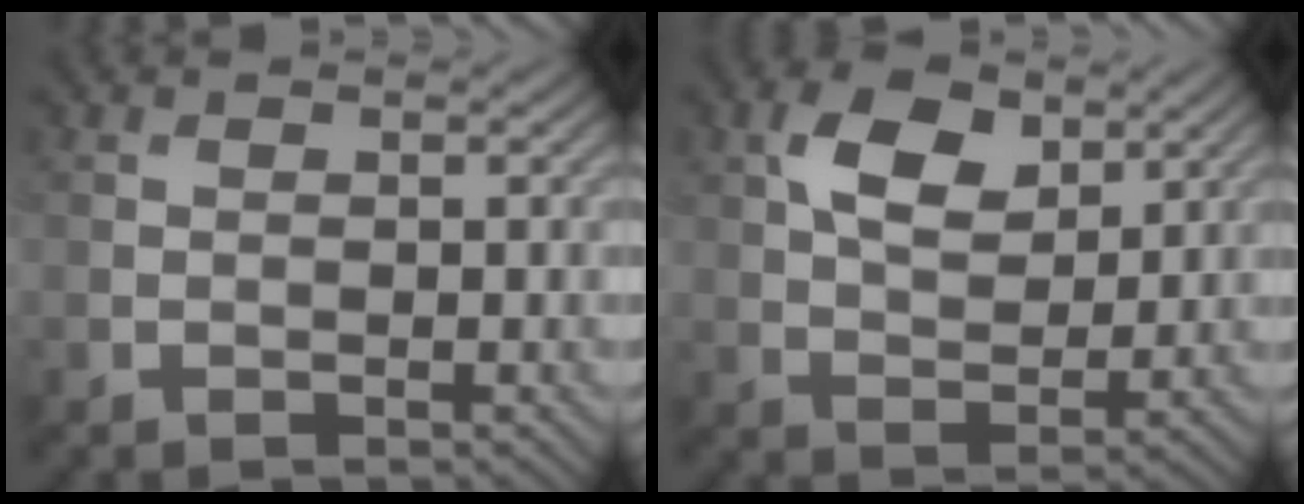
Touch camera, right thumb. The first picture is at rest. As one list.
[{"total": 6.6, "force": [3.1, 4.0, 4.2], "torque": [-0.079, -0.002, 0.058]}]